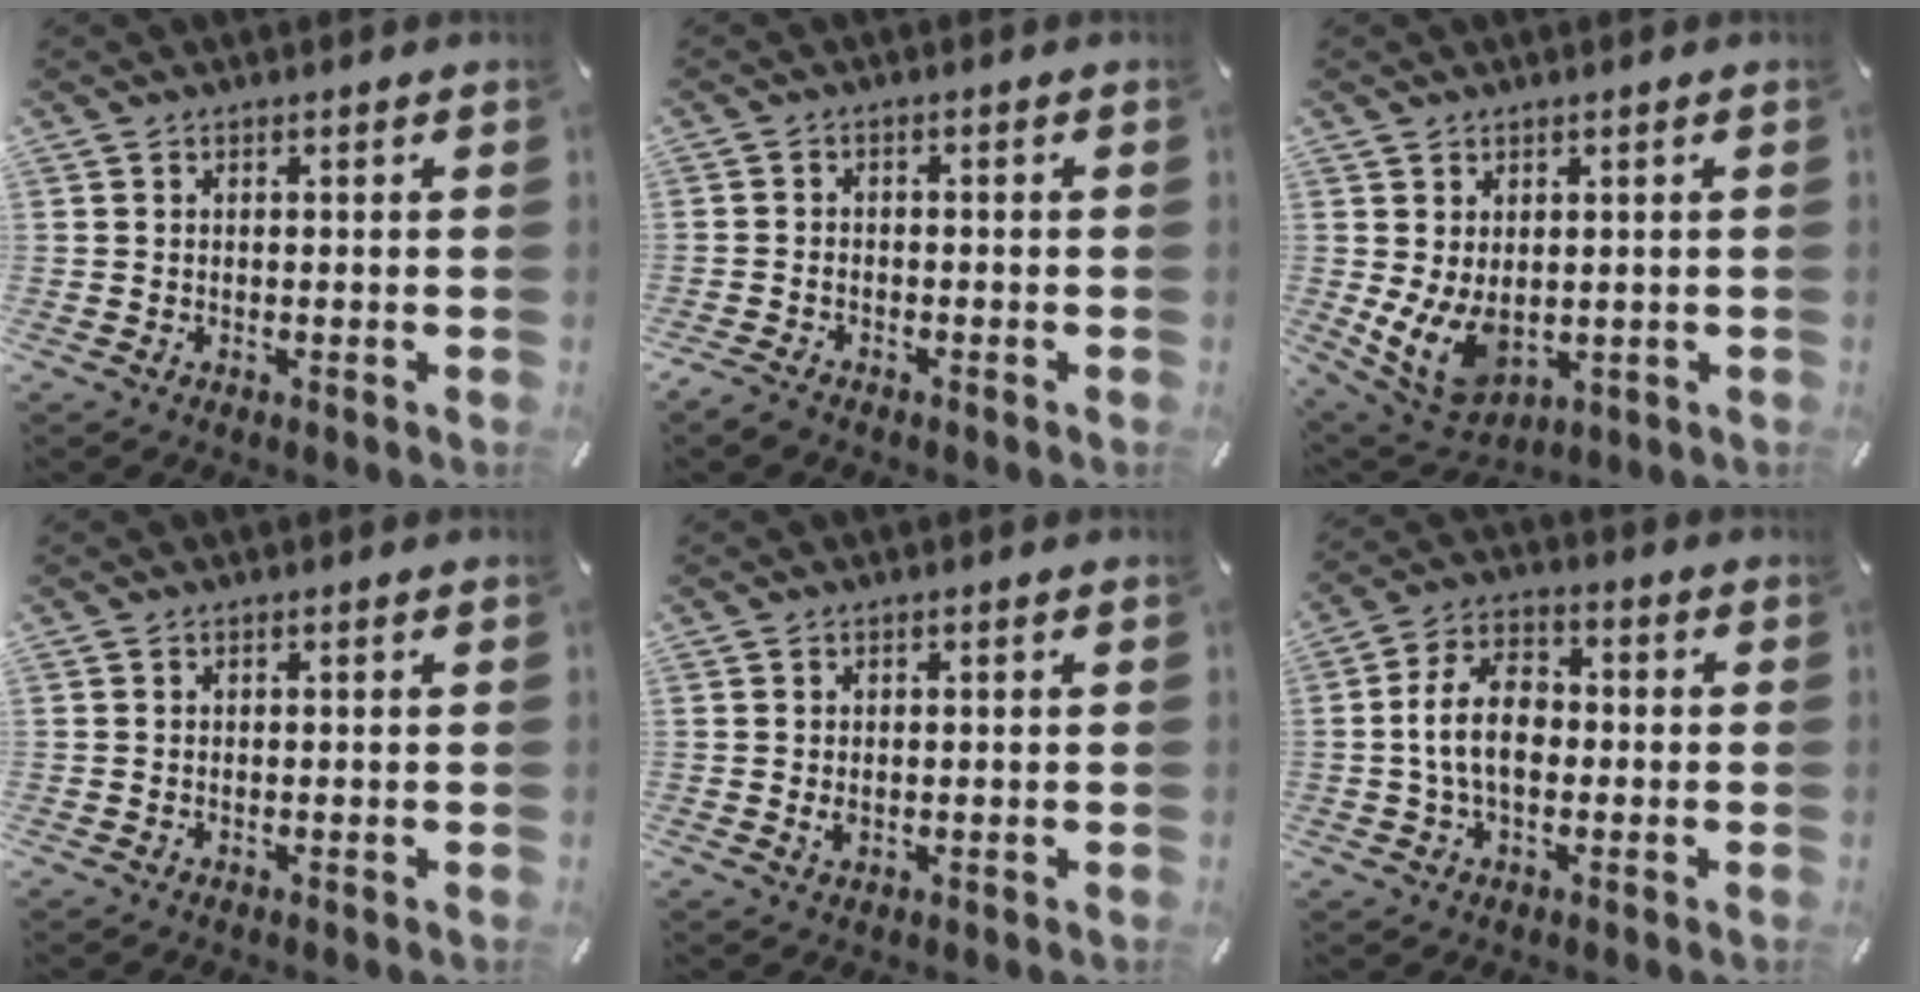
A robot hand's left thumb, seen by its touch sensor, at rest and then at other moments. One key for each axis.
{"total": 2.1, "fx": -1.7, "fy": 1.0, "fz": 0.8, "tx": -0.022, "ty": 0.007, "tz": -0.035}
{"total": 8.5, "fx": 0.3, "fy": 6.4, "fz": 5.6, "tx": -0.112, "ty": -0.011, "tz": 0.011}
{"total": 0.0}
{"total": 1.2, "fx": 0.0, "fy": 0.9, "fz": 0.9, "tx": -0.019, "ty": 0.001, "tz": 0.000}
{"total": 10.4, "fx": -0.8, "fy": 6.6, "fz": 8.0, "tx": -0.158, "ty": 0.013, "tz": -0.016}